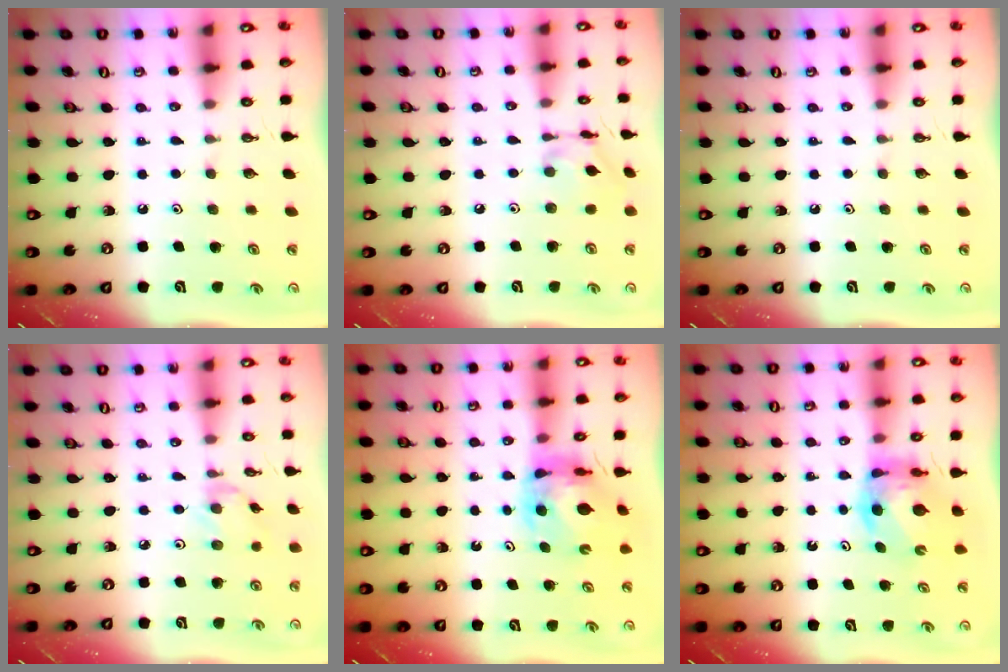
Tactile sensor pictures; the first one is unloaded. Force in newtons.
{"total": 10.3, "press": 10.3, "slide": 0.6}
{"total": 0.0}
{"total": 3.0, "press": 2.9, "slide": 0.4}
{"total": 11.0, "press": 10.9, "slide": 1.4}
{"total": 6.4, "press": 6.4, "slide": 0.6}